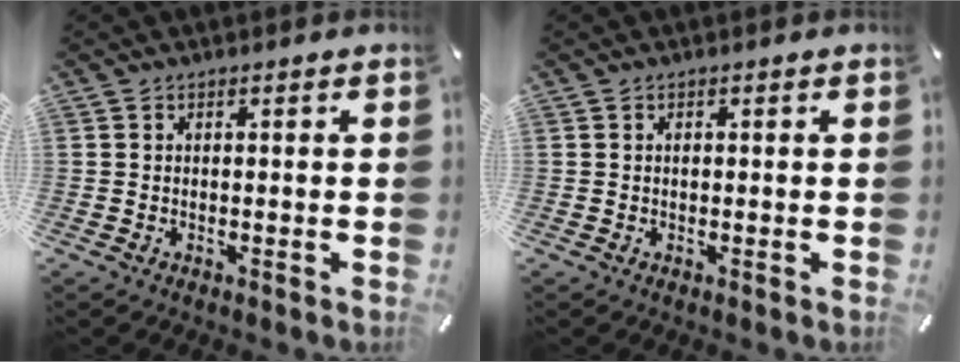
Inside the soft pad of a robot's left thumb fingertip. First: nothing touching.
{"total": 0.5, "force": [0.0, 0.4, 0.4], "torque": [-0.008, -0.002, 0.001]}